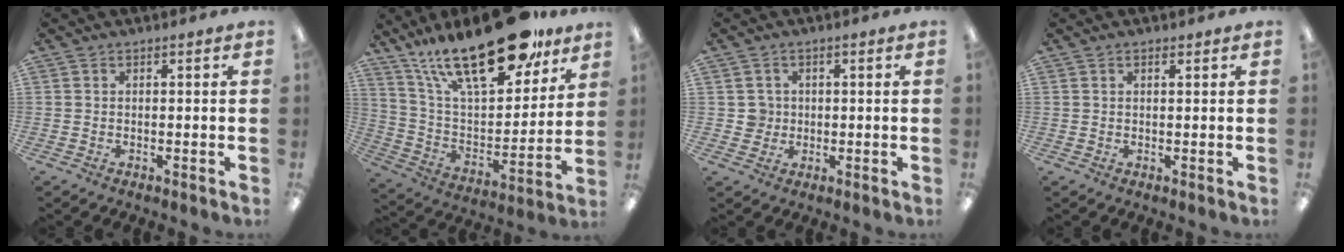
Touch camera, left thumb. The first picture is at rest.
{"total": 27.1, "force": [18.5, 10.3, 16.9], "torque": [-0.281, -0.101, 0.313]}
{"total": 3.2, "force": [0.4, 3.1, 0.2], "torque": [-0.004, 0.003, 0.004]}
{"total": 0.8, "force": [0.6, 0.3, 0.5], "torque": [-0.003, -0.002, 0.009]}